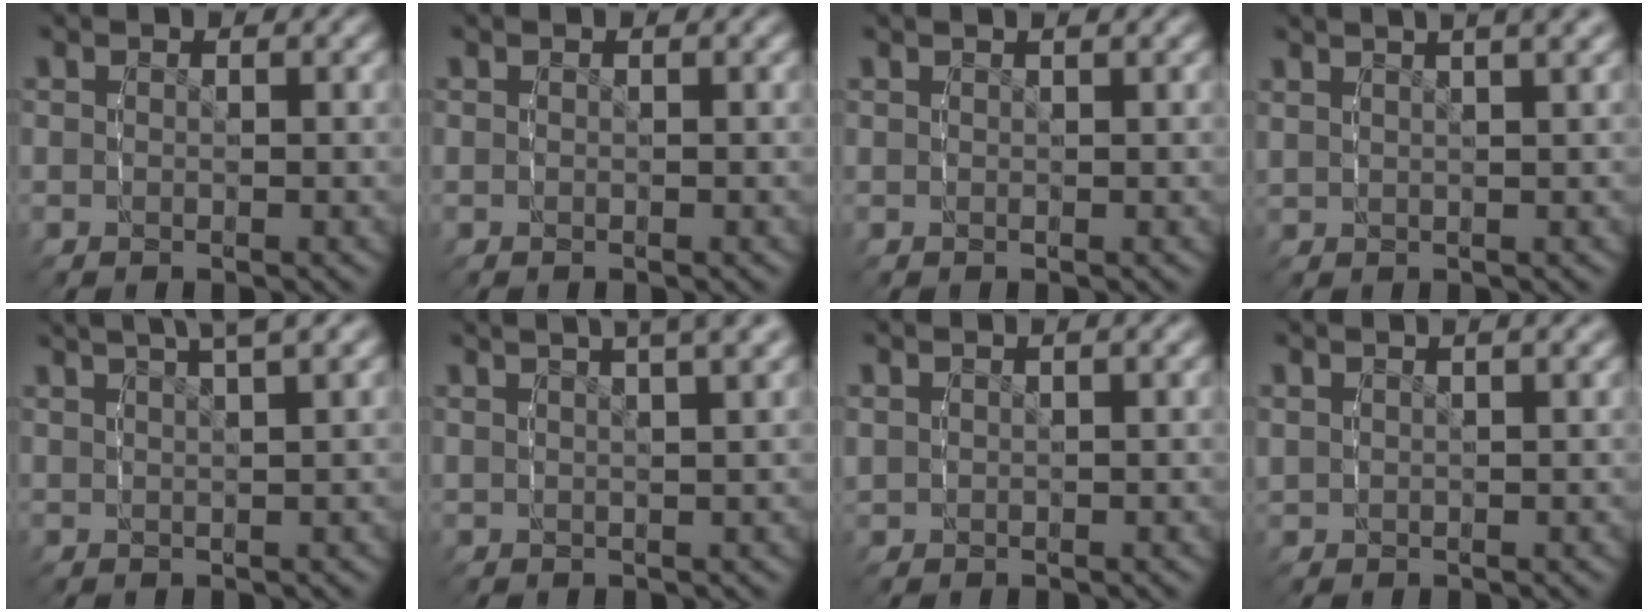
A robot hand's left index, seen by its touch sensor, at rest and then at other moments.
{"total": 0.0}
{"total": 0.9, "force": [0.9, -0.1, 0.2], "torque": [-0.001, 0.005, 0.014]}
{"total": 5.0, "force": [3.3, 1.6, 3.3], "torque": [-0.039, 0.022, 0.048]}
{"total": 6.1, "force": [4.6, 2.1, 3.4], "torque": [-0.047, 0.023, 0.065]}
{"total": 6.7, "force": [4.5, 2.6, 4.3], "torque": [-0.052, 0.028, 0.059]}
{"total": 1.6, "force": [1.2, 0.6, 0.7], "torque": [-0.010, 0.010, 0.021]}
{"total": 2.8, "force": [2.1, 1.0, 1.5], "torque": [-0.018, 0.014, 0.033]}